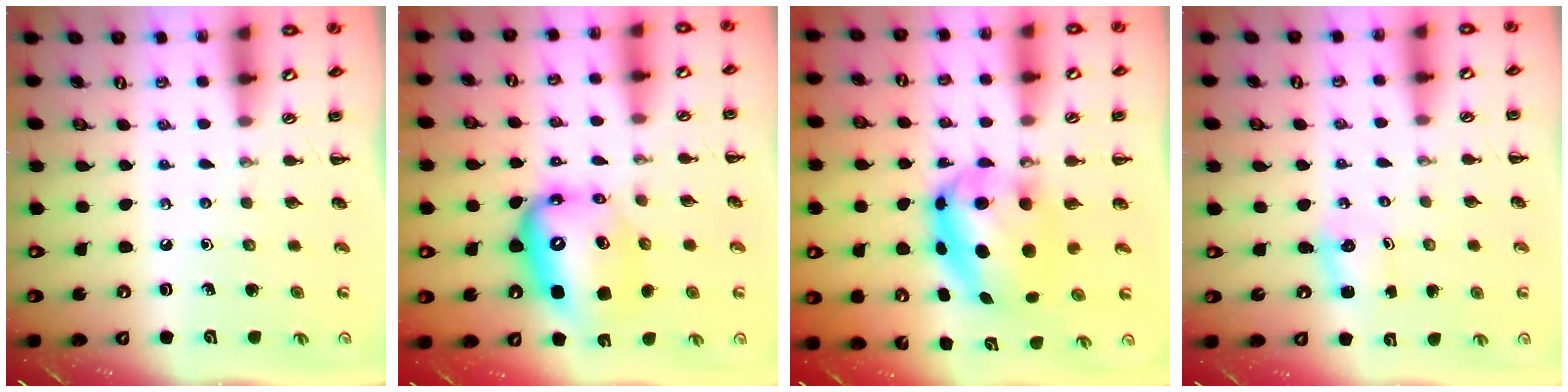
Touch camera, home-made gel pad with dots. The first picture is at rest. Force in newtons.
{"total": 13.7, "press": 13.2, "slide": 3.7}
{"total": 7.5, "press": 7.3, "slide": 1.6}
{"total": 2.0, "press": 1.9, "slide": 0.7}